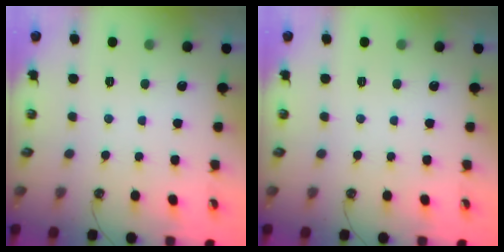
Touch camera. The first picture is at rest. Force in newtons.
{"total": 0.0}